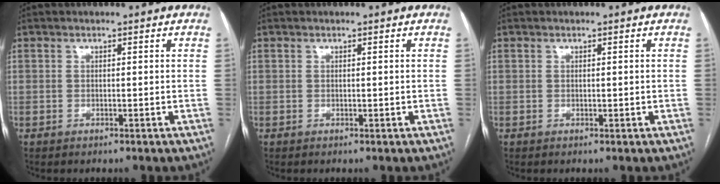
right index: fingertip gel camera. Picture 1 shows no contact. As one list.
[{"total": 0.0}, {"total": 0.0}]